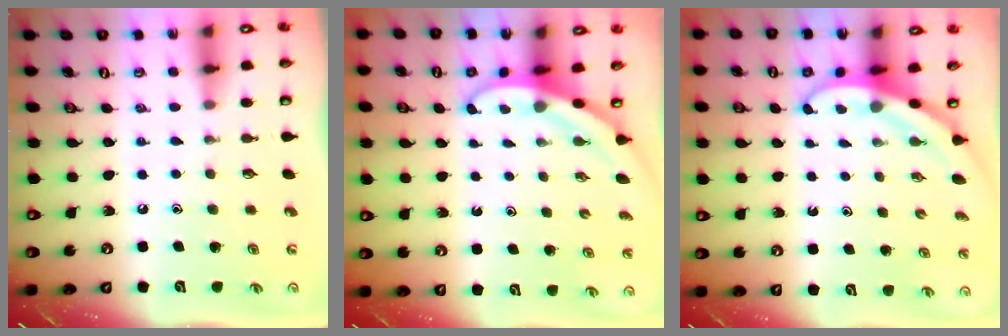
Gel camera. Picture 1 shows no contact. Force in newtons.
{"total": 3.3, "press": 3.3, "slide": 0.2}
{"total": 3.0, "press": 3.0, "slide": 0.1}